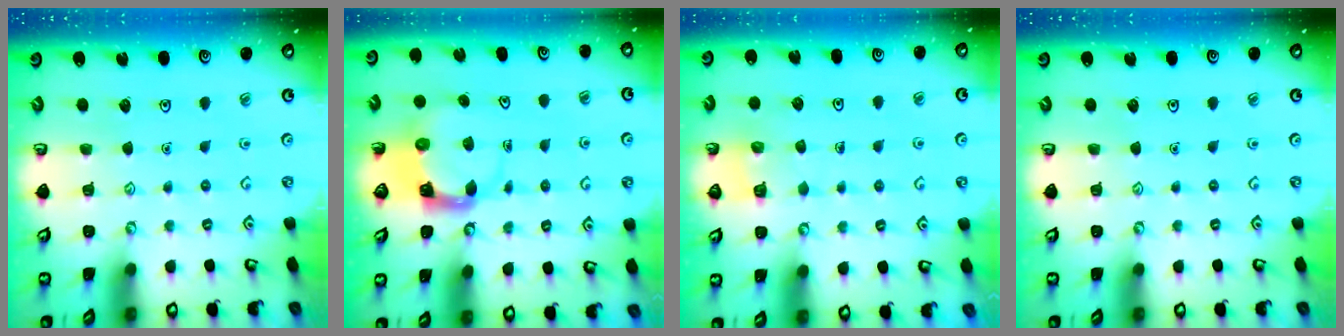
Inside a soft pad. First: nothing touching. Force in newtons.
{"total": 4.0, "press": 3.9, "slide": 0.6}
{"total": 3.2, "press": 3.2, "slide": 0.2}
{"total": 0.0}